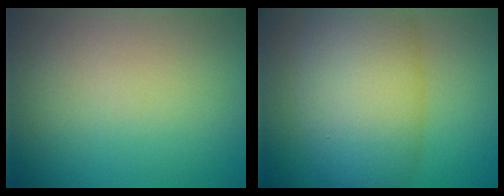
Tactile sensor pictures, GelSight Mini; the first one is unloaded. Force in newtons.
{"total": 10.0, "press": 10.0, "slide": 0.5}